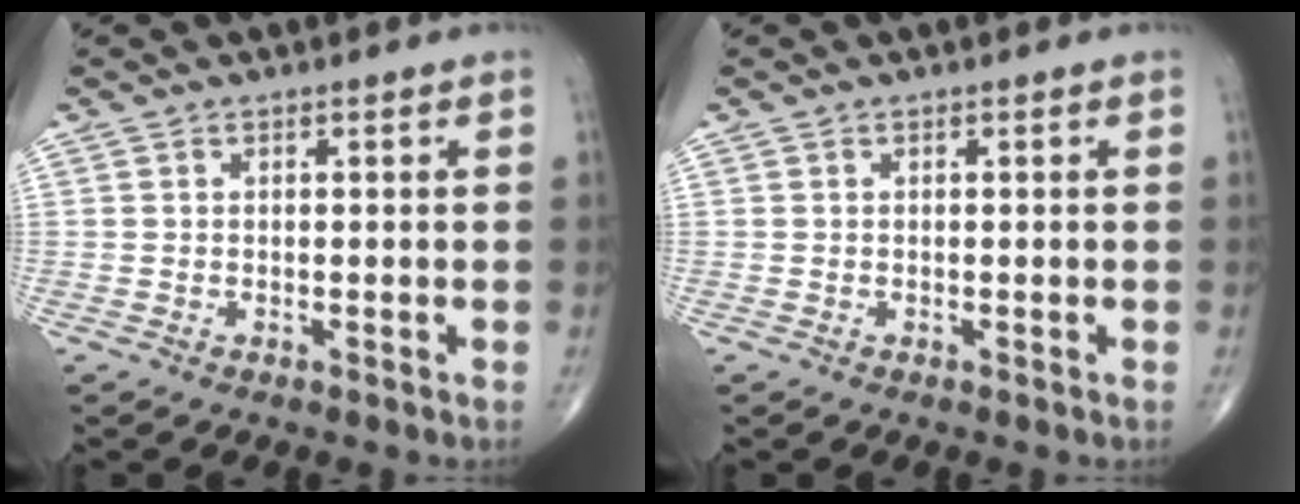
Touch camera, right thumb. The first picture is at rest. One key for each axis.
{"total": 0.0}